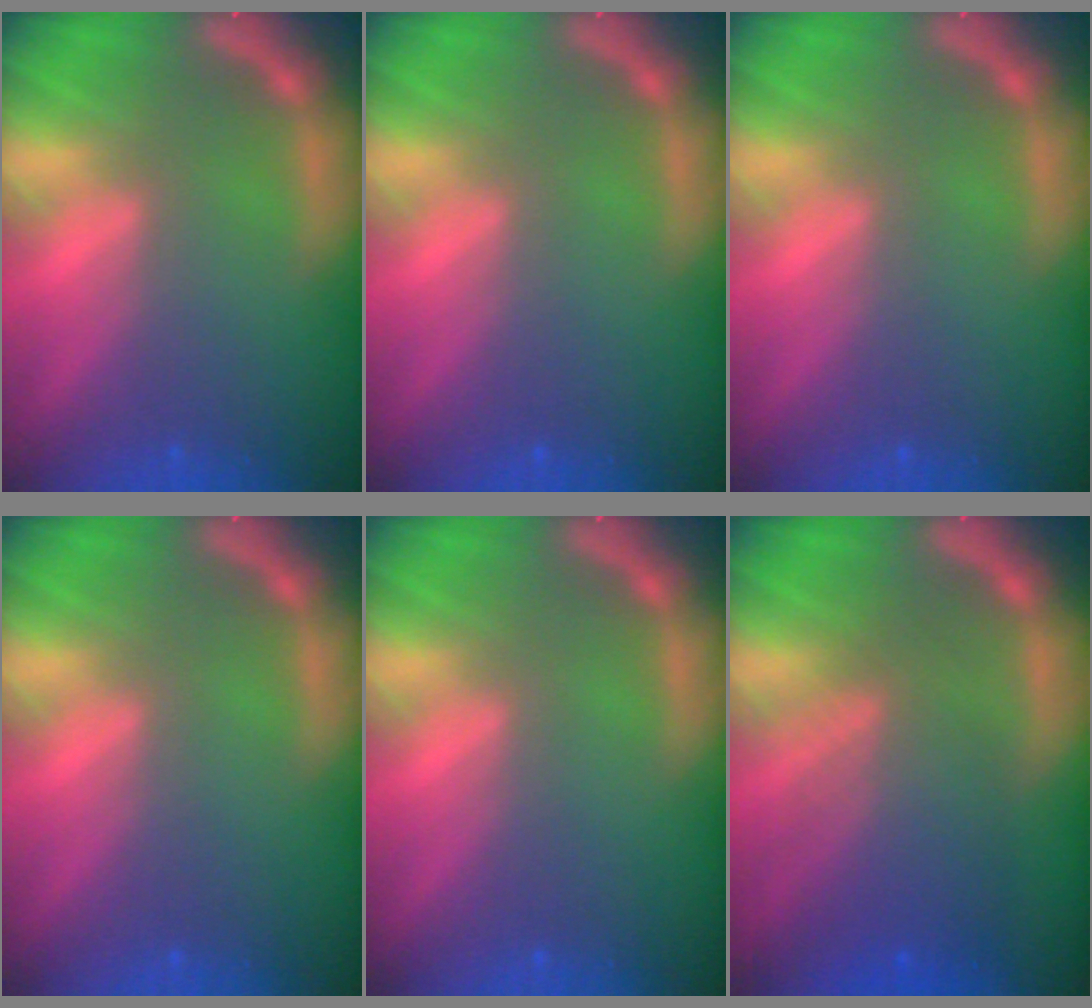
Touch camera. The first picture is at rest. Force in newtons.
{"total": 0.0}
{"total": 0.0}
{"total": 0.0}
{"total": 0.0}
{"total": 6.6}